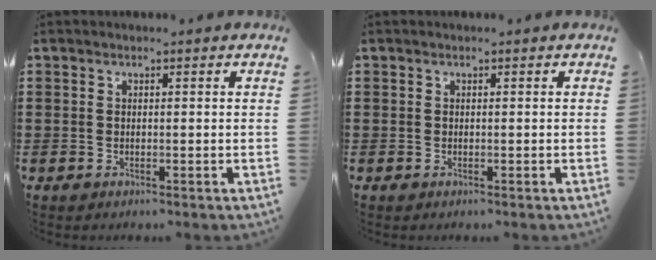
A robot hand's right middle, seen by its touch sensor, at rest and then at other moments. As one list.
[{"total": 0.0}]